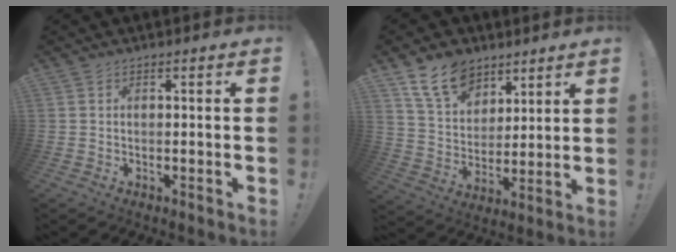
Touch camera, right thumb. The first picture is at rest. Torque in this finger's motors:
{"motor_torque": [1.40, 1.41, 0.10, 0.10, 0.00]}